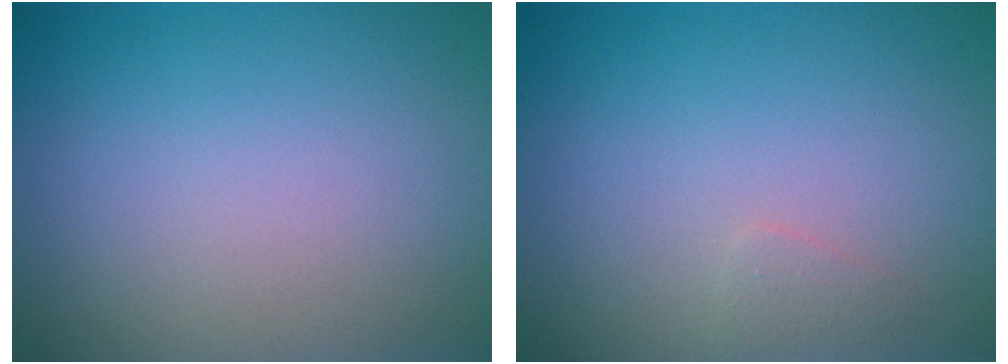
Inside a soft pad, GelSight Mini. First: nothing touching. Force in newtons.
{"total": 0.7, "press": 0.7, "slide": 0.0}